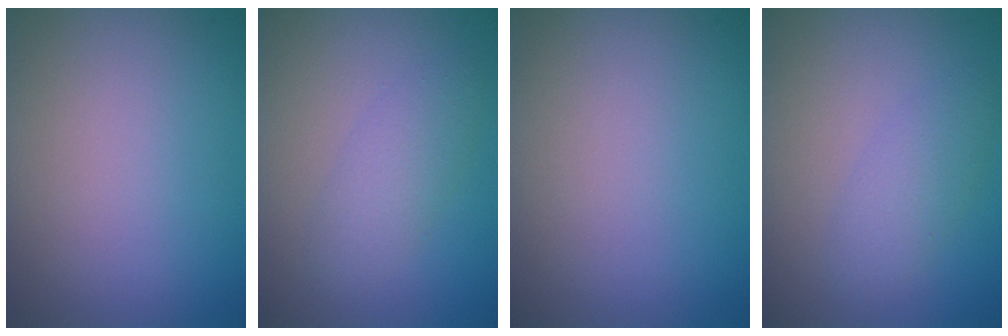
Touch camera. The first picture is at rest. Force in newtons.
{"total": 2.6, "press": 2.6, "slide": 0.1}
{"total": 0.0}
{"total": 2.5, "press": 2.5, "slide": 0.1}